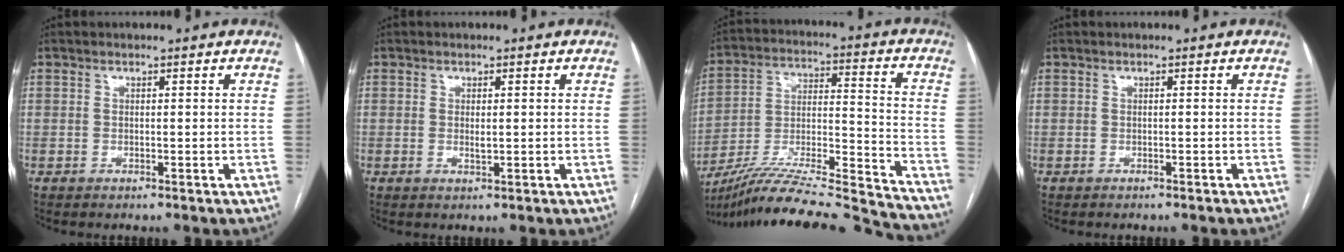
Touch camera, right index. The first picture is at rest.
{"total": 1.3, "force": [0.0, 0.3, 1.2], "torque": [-0.025, -0.003, 0.002]}
{"total": 28.0, "force": [-25.7, 0.6, 10.9], "torque": [-0.153, -0.016, -0.394]}
{"total": 1.1, "force": [-1.0, 0.1, 0.4], "torque": [-0.007, -0.001, -0.014]}